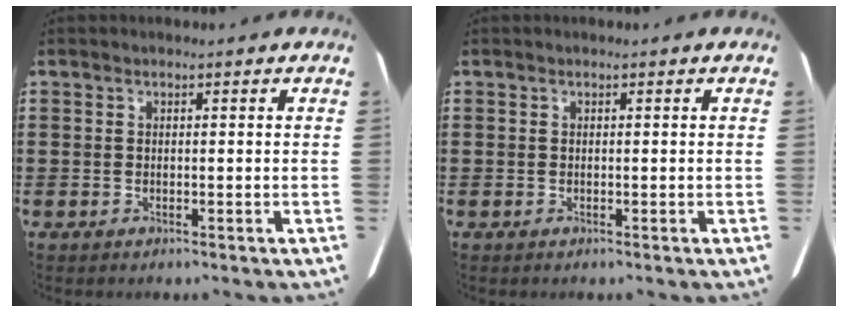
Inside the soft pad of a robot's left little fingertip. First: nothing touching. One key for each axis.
{"total": 0.0}